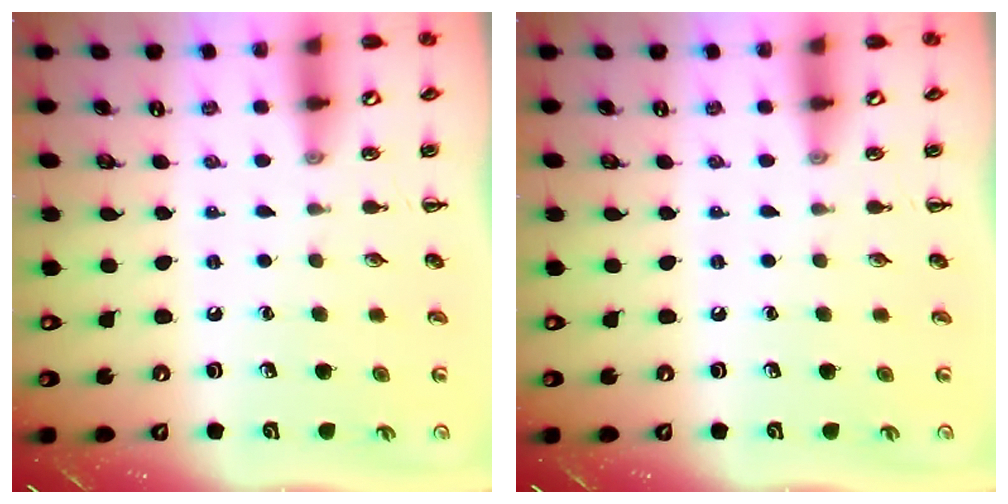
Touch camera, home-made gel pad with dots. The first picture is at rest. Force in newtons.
{"total": 0.0}